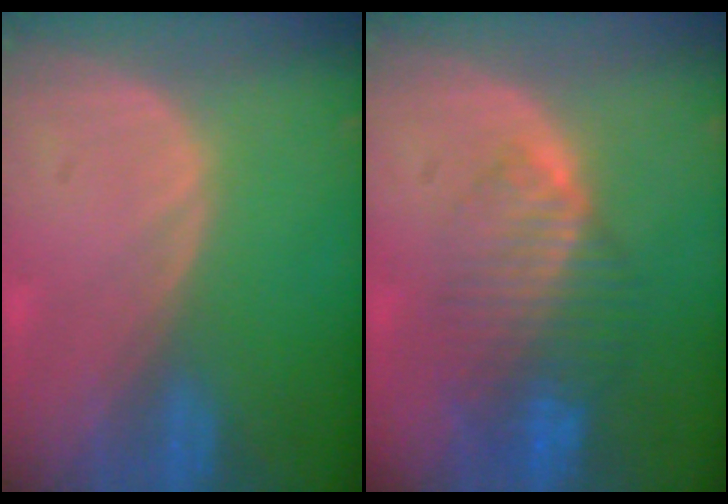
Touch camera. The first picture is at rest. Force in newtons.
{"total": 8.4, "press": 7.1, "slide": 4.4}